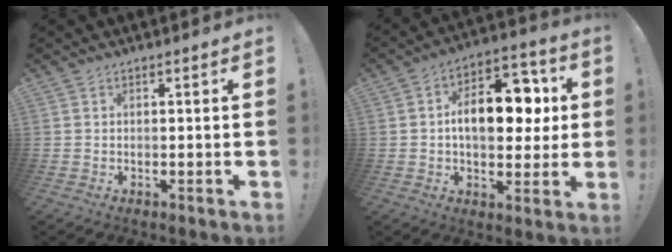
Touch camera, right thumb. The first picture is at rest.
{"total": 16.2, "force": [1.6, 9.6, 13.0], "torque": [-0.186, 0.013, 0.030]}